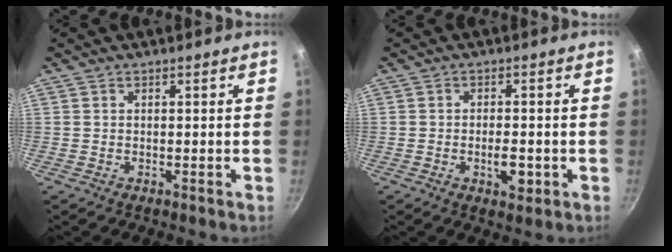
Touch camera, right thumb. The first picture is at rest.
{"total": 4.5, "force": [-1.3, 2.1, 3.8], "torque": [-0.053, 0.006, -0.019]}